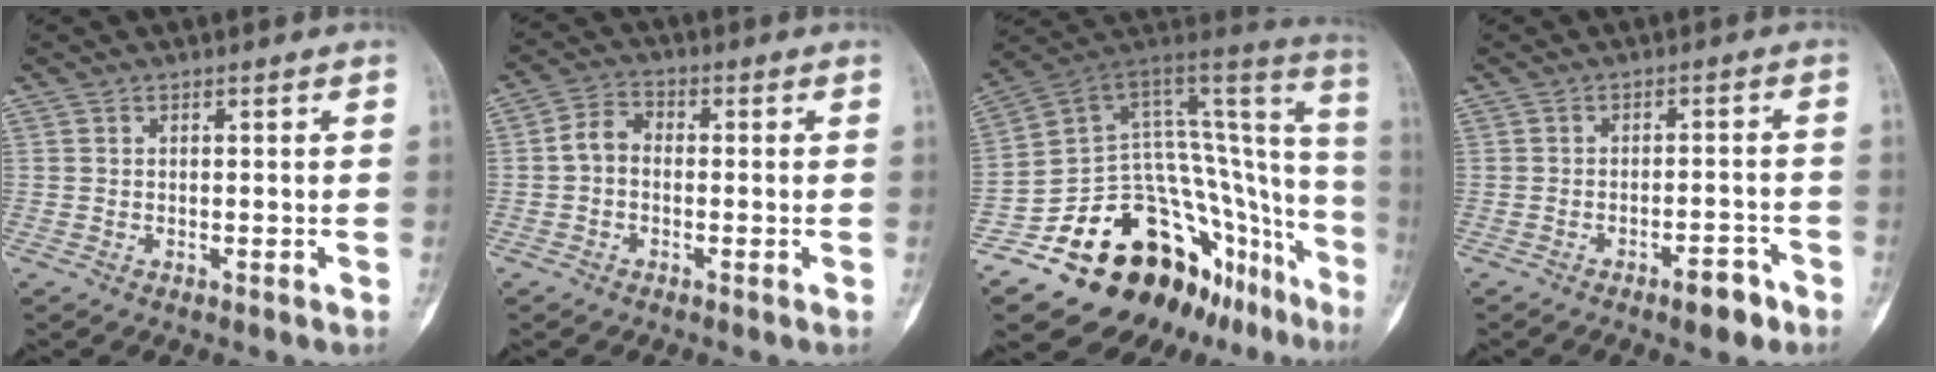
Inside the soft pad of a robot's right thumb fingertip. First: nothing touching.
{"total": 4.7, "force": [-0.6, 3.5, 3.0], "torque": [-0.047, 0.017, -0.023]}
{"total": 27.9, "force": [-17.1, 15.0, 16.2], "torque": [-0.105, 0.145, -0.231]}
{"total": 4.7, "force": [-3.1, 1.7, 3.2], "torque": [-0.038, 0.022, -0.042]}